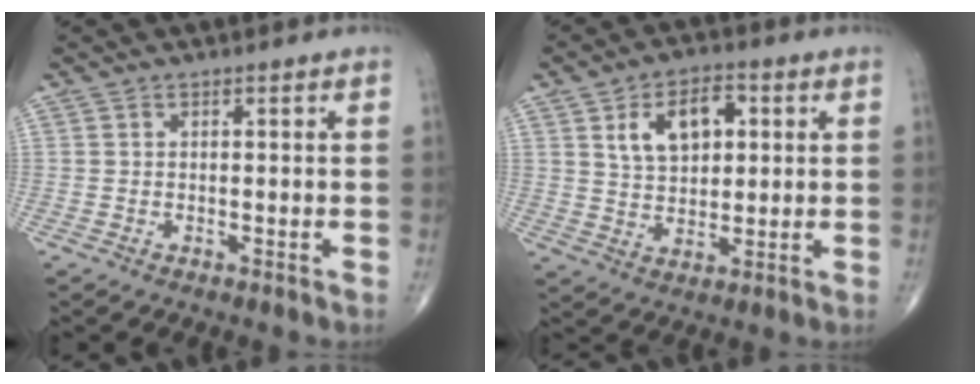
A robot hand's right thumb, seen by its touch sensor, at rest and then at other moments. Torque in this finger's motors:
{"motor_torque": [-0.52, 0.80, 0.55, 0.37, 0.08]}